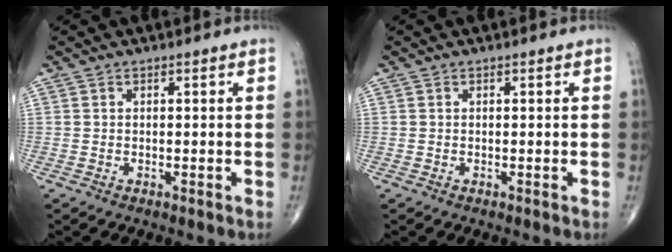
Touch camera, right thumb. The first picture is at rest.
{"total": 0.0}